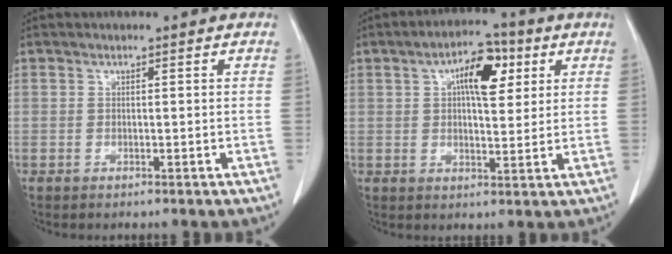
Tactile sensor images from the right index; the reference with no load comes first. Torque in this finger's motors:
{"motor_torque": [0.28, 0.18, 0.31, 0.10]}